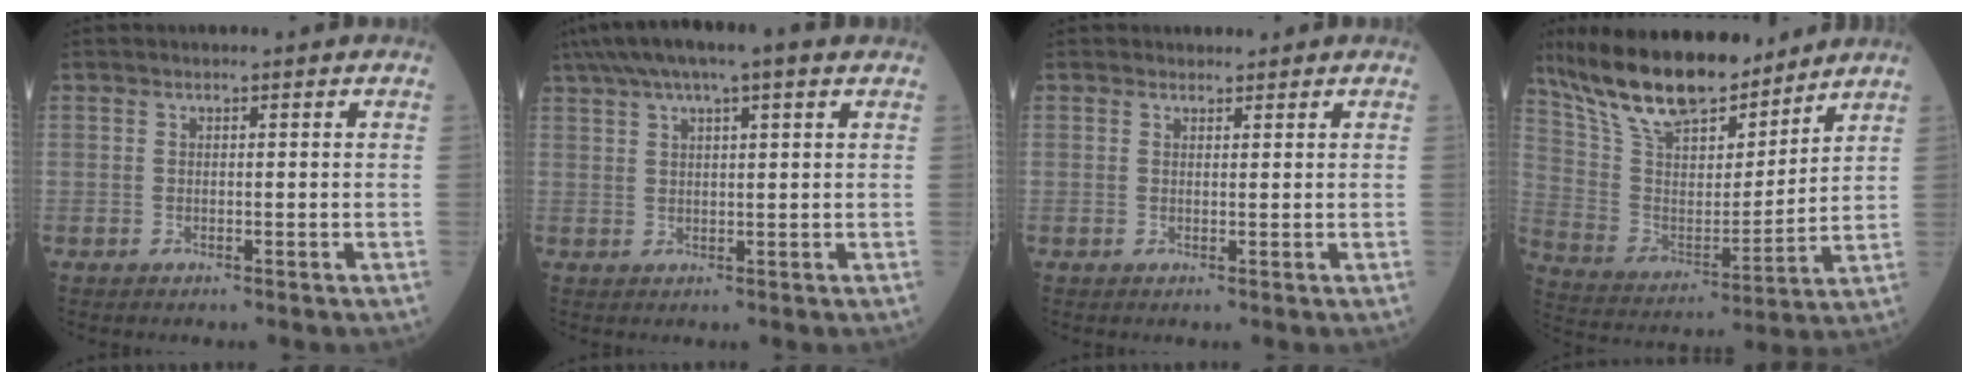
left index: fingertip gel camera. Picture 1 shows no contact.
{"total": 10.8, "force": [7.4, 1.6, 7.7], "torque": [-0.133, 0.051, 0.119]}
{"total": 0.9, "force": [0.8, 0.4, -0.1], "torque": [0.001, -0.002, 0.009]}
{"total": 19.3, "force": [15.8, 5.7, 9.6], "torque": [-0.179, 0.009, 0.288]}